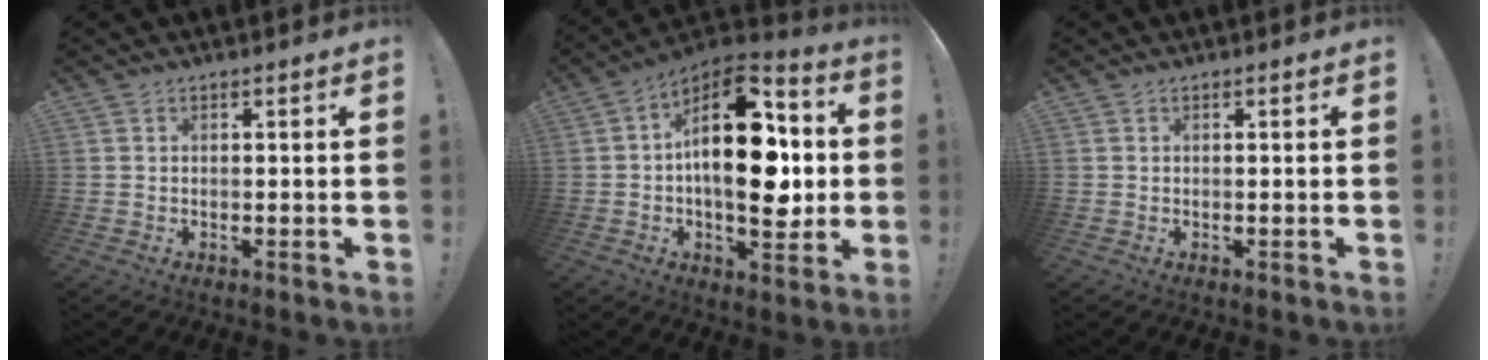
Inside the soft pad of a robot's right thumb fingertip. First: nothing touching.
{"total": 21.1, "force": [1.7, 11.1, 17.9], "torque": [-0.281, -0.007, 0.026]}
{"total": 0.0}